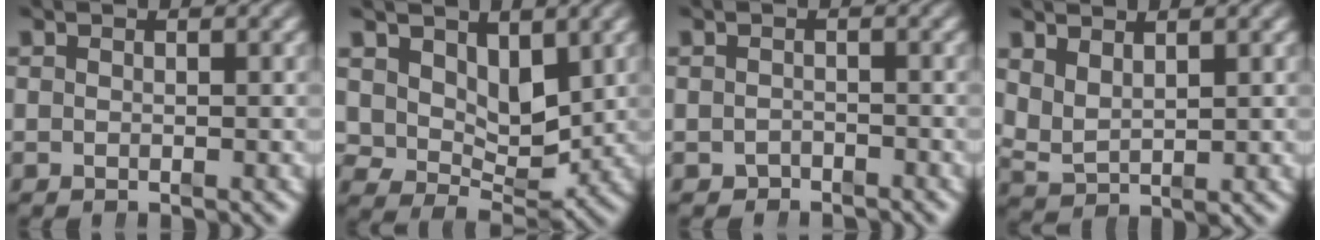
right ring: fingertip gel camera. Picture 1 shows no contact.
{"total": 4.5, "force": [1.6, 2.8, 3.1], "torque": [-0.048, -0.030, 0.038]}
{"total": 1.7, "force": [-1.6, 0.1, -0.4], "torque": [0.010, -0.014, -0.020]}
{"total": 3.0, "force": [1.2, 2.0, 1.8], "torque": [-0.057, -0.015, 0.033]}